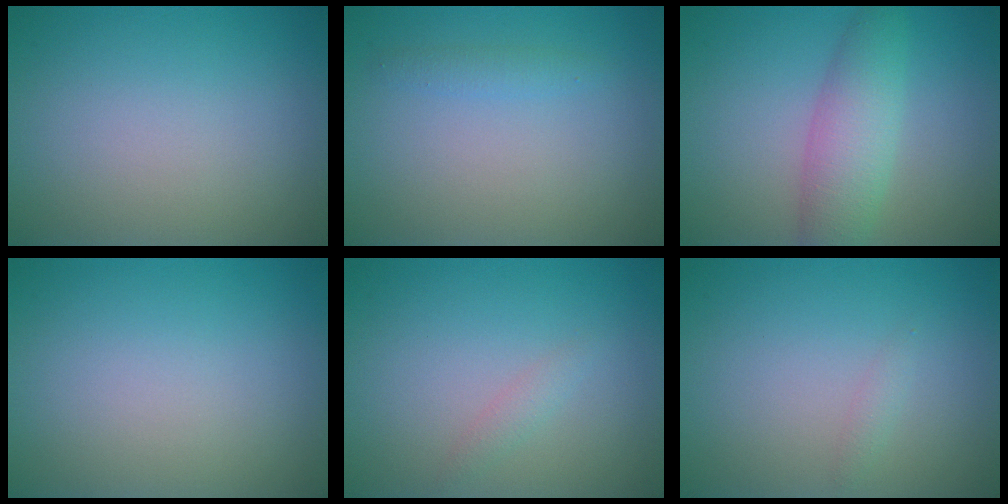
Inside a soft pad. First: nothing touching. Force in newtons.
{"total": 1.1, "press": 1.1, "slide": 0.1}
{"total": 4.5, "press": 4.5, "slide": 0.0}
{"total": 0.0}
{"total": 0.9, "press": 0.9, "slide": 0.0}
{"total": 0.7, "press": 0.7, "slide": 0.0}